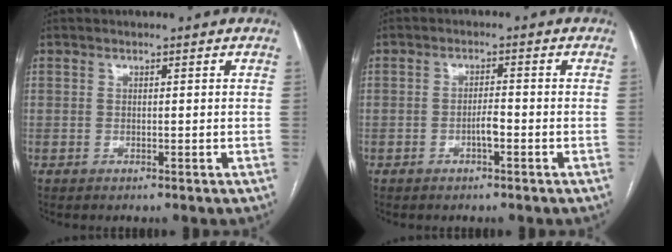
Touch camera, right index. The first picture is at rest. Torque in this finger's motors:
{"motor_torque": [0.06, -0.07, 0.35, 0.06]}